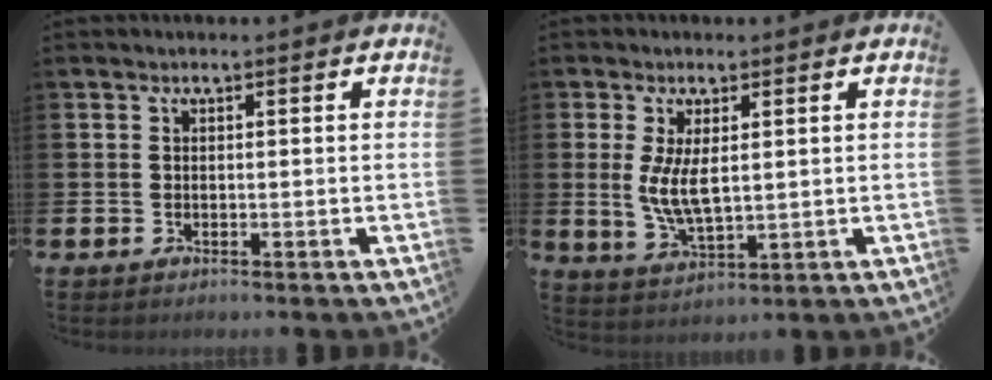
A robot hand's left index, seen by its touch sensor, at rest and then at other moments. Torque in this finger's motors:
{"motor_torque": [1.58, -0.02, 0.36, 0.21]}